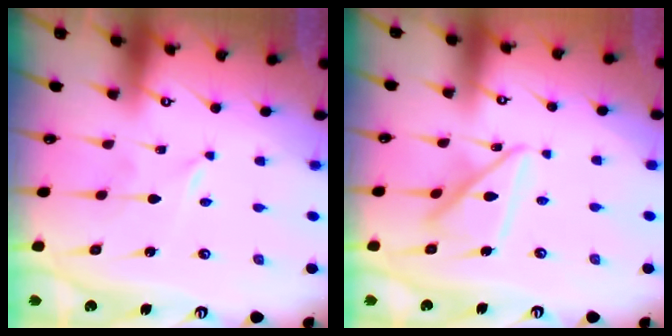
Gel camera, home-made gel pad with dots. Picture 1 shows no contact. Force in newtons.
{"total": 14.0, "press": 13.9, "slide": 1.4}